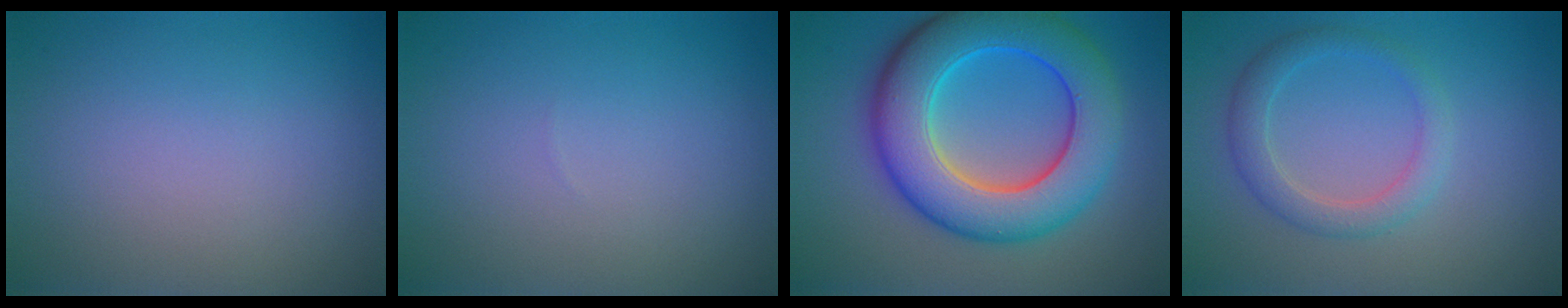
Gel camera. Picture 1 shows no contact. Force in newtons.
{"total": 0.0}
{"total": 10.8, "press": 10.8, "slide": 0.1}
{"total": 2.8, "press": 2.8, "slide": 0.1}